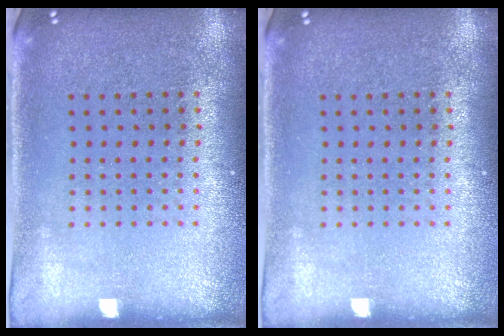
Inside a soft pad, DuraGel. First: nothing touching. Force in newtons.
{"total": 0.0}